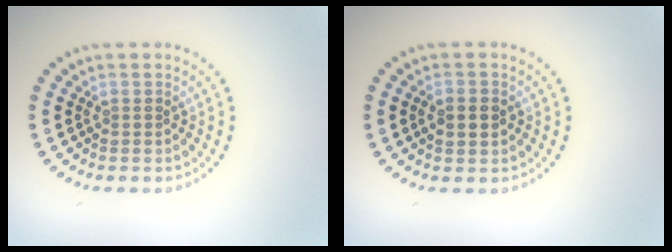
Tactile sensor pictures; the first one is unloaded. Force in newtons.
{"total": 2.5, "press": 2.5, "slide": 0.1}